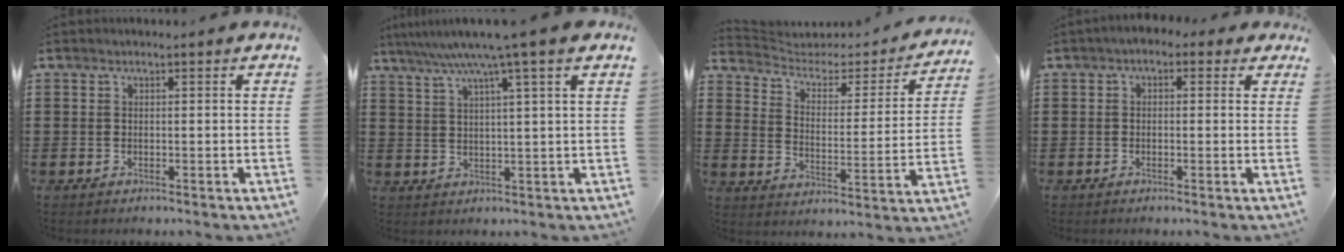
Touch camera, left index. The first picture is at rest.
{"total": 6.4, "force": [3.8, -1.0, 5.1], "torque": [-0.109, -0.014, 0.061]}
{"total": 3.1, "force": [2.3, 1.7, 1.2], "torque": [-0.042, -0.017, 0.031]}
{"total": 1.6, "force": [-0.8, 1.0, 1.0], "torque": [-0.021, 0.007, -0.018]}